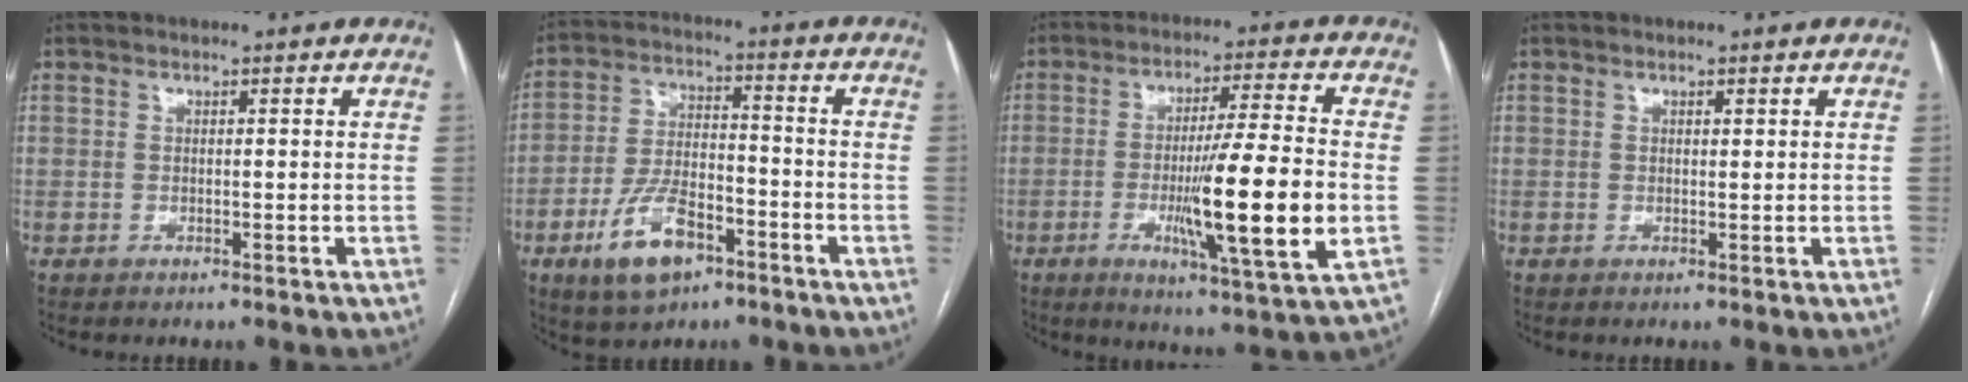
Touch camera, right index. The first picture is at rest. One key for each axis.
{"total": 11.3, "fx": -6.1, "fy": 5.2, "fz": 7.9, "tx": -0.164, "ty": 0.006, "tz": -0.104}
{"total": 16.1, "fx": -3.1, "fy": 0.0, "fz": 15.8, "tx": -0.263, "ty": -0.021, "tz": -0.054}
{"total": 0.6, "fx": 0.3, "fy": 0.2, "fz": 0.5, "tx": -0.010, "ty": -0.001, "tz": 0.005}